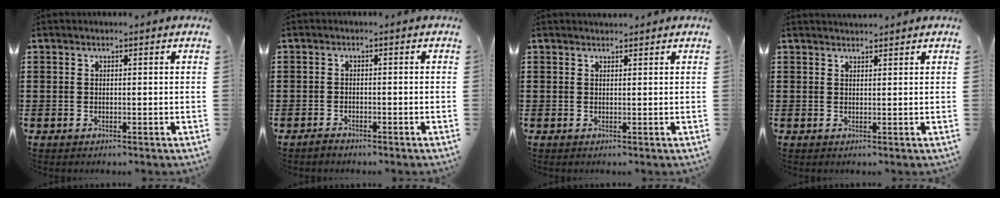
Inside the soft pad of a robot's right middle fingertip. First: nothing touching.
{"total": 1.2, "force": [-1.1, 0.5, 0.1], "torque": [-0.004, 0.001, -0.024]}
{"total": 0.9, "force": [0.9, 0.2, 0.0], "torque": [-0.001, -0.001, 0.018]}
{"total": 1.4, "force": [1.4, 0.2, 0.0], "torque": [-0.003, 0.002, 0.026]}